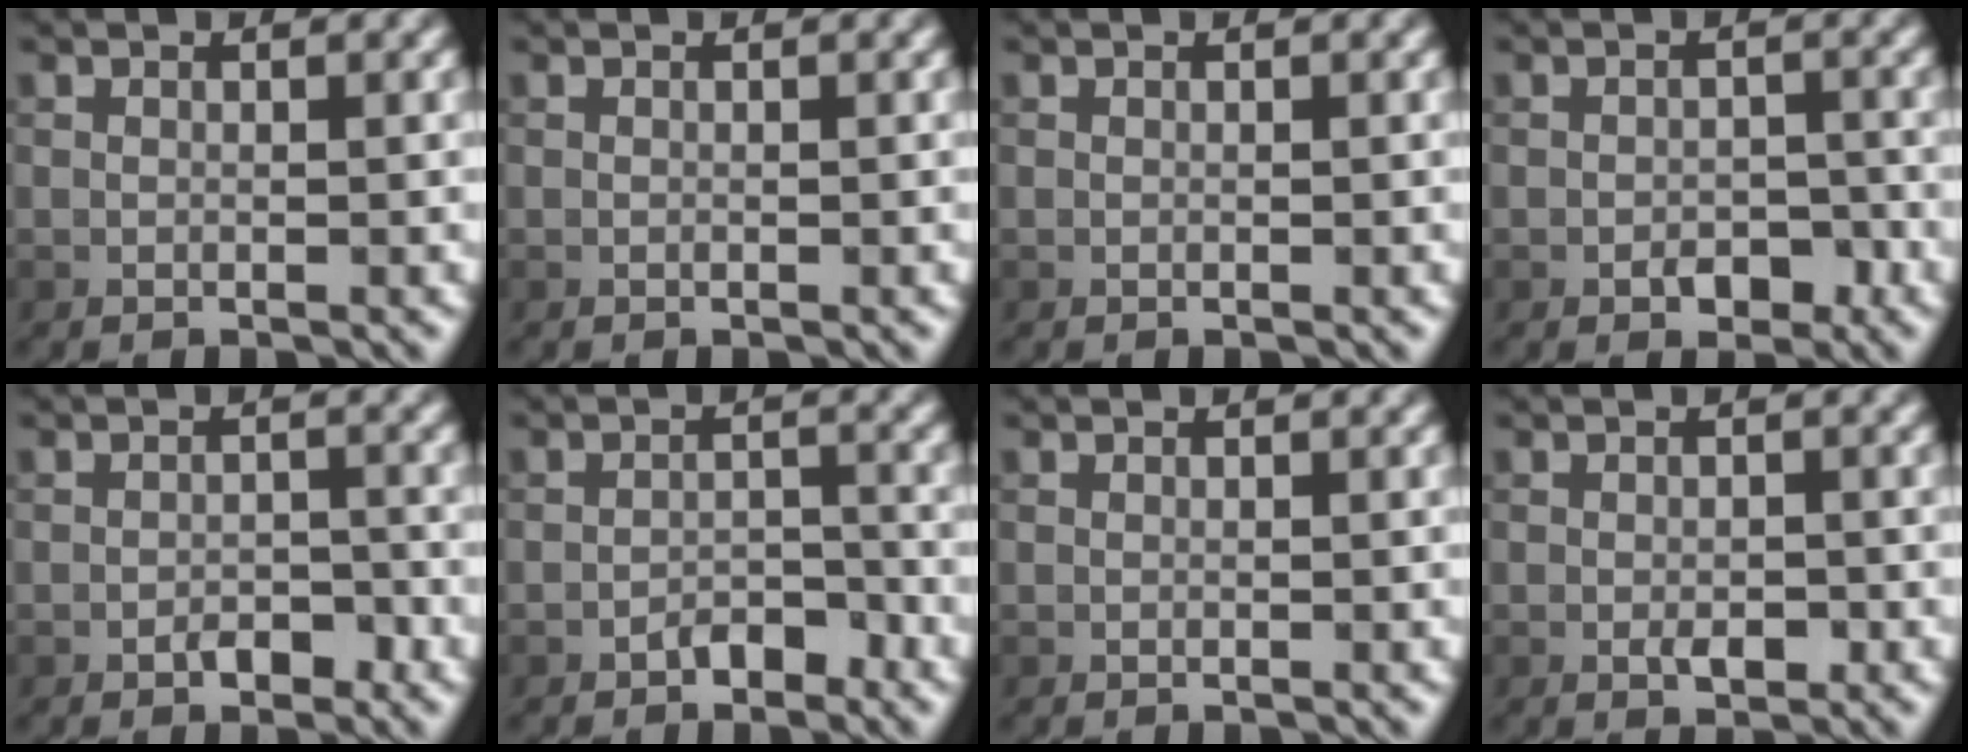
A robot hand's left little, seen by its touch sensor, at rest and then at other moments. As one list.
[{"total": 0.0}, {"total": 0.0}, {"total": 2.1, "force": [-1.1, 1.3, 1.3], "torque": [-0.015, 0.001, -0.018]}, {"total": 1.7, "force": [-1.0, 0.9, 1.0], "torque": [-0.012, 0.003, -0.018]}, {"total": 2.0, "force": [-1.4, 1.0, 0.9], "torque": [-0.011, 0.008, -0.026]}, {"total": 0.0}, {"total": 1.6, "force": [-0.5, 0.9, 1.3], "torque": [-0.019, -0.001, -0.009]}]